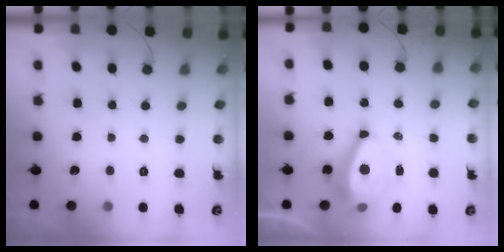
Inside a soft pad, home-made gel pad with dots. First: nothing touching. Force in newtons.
{"total": 8.9, "press": 8.4, "slide": 2.8}